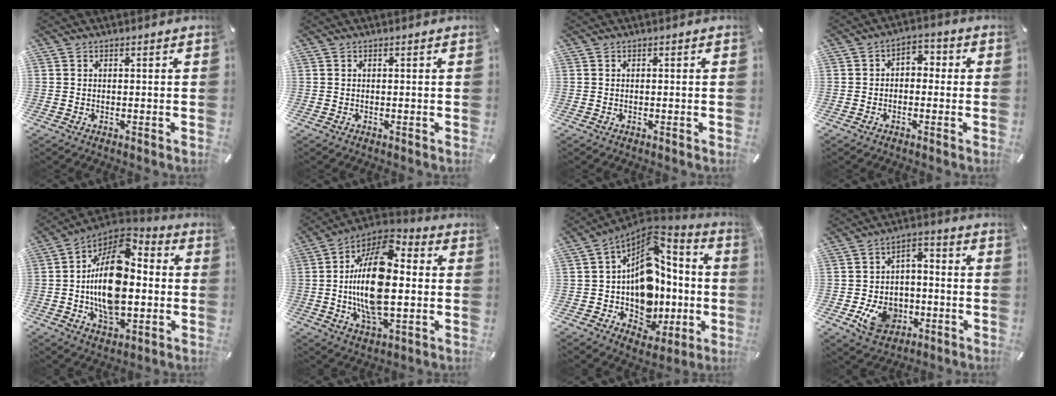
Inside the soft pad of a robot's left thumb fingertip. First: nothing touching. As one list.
[{"total": 0.0}, {"total": 0.0}, {"total": 3.6, "force": [-1.5, 2.6, 1.9], "torque": [-0.026, 0.013, -0.034]}, {"total": 18.9, "force": [-0.8, 12.2, 14.4], "torque": [-0.275, 0.003, -0.015]}, {"total": 20.8, "force": [-1.0, 11.3, 17.4], "torque": [-0.351, 0.001, -0.017]}, {"total": 16.8, "force": [1.0, 13.3, 10.2], "torque": [-0.160, -0.043, 0.021]}, {"total": 12.0, "force": [-4.8, 9.2, 6.0], "torque": [-0.097, 0.034, -0.083]}]